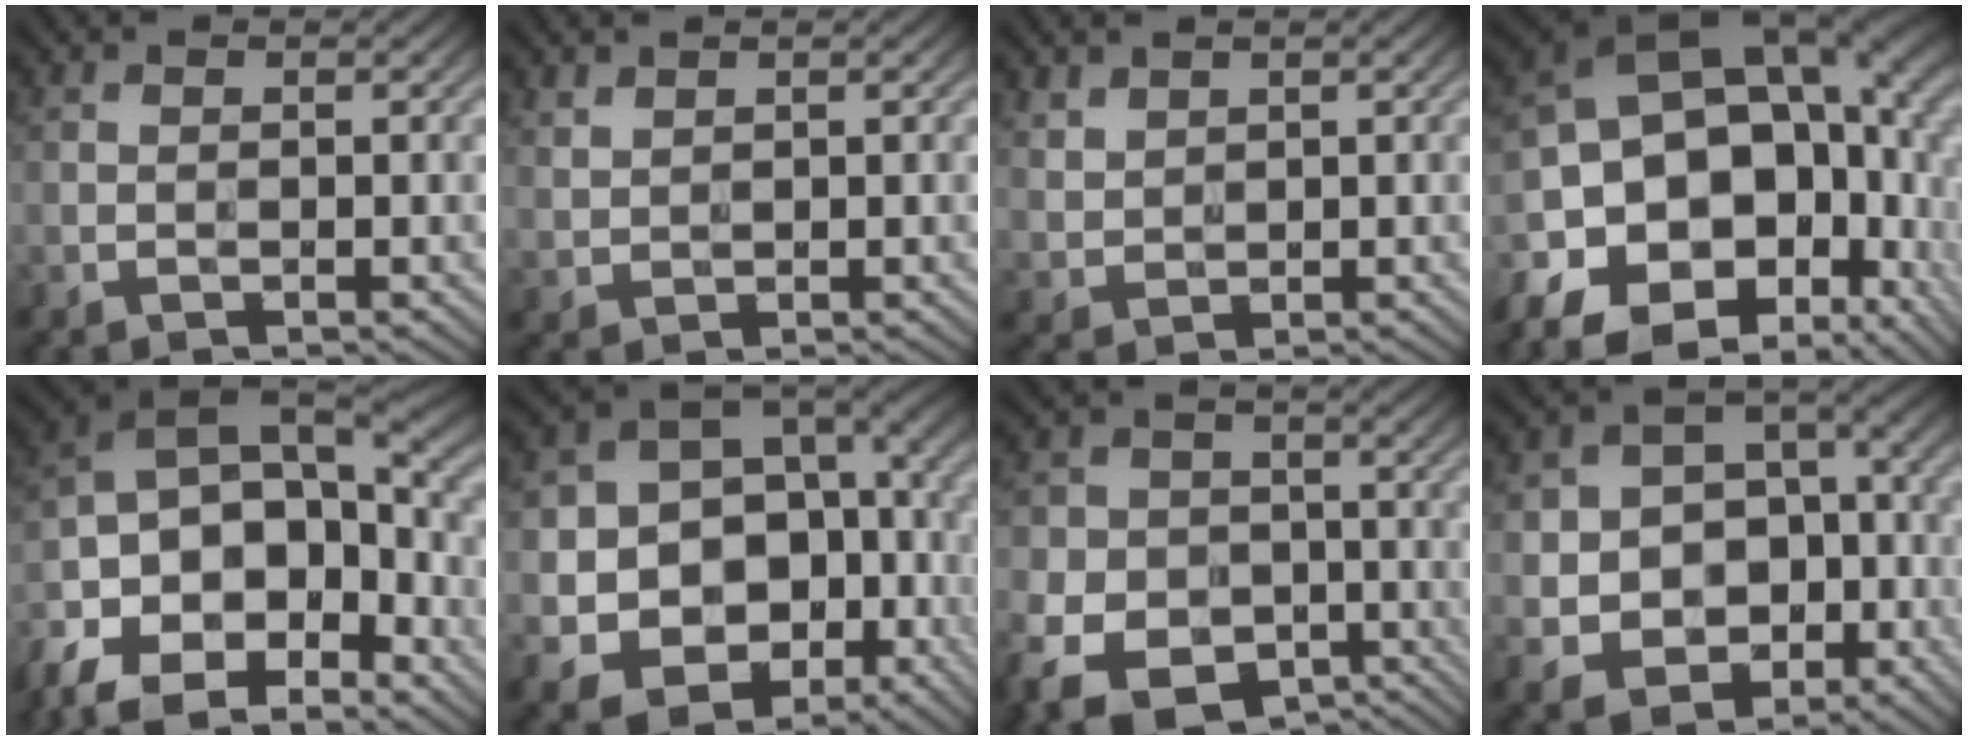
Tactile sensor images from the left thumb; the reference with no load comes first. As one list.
[{"total": 1.8, "force": [1.3, 0.9, 0.8], "torque": [-0.024, 0.000, 0.035]}, {"total": 2.7, "force": [1.8, 1.7, 1.2], "torque": [-0.033, -0.001, 0.046]}, {"total": 22.3, "force": [-4.7, 14.9, 15.8], "torque": [-0.304, -0.012, -0.060]}, {"total": 16.5, "force": [-8.9, 8.6, 10.9], "torque": [-0.246, -0.035, -0.153]}, {"total": 17.2, "force": [-2.2, 13.3, 10.6], "torque": [-0.211, -0.054, -0.002]}, {"total": 13.0, "force": [-6.9, 9.5, 5.7], "torque": [-0.143, -0.050, -0.121]}, {"total": 12.0, "force": [-3.0, 9.5, 6.7], "torque": [-0.138, -0.034, -0.054]}]